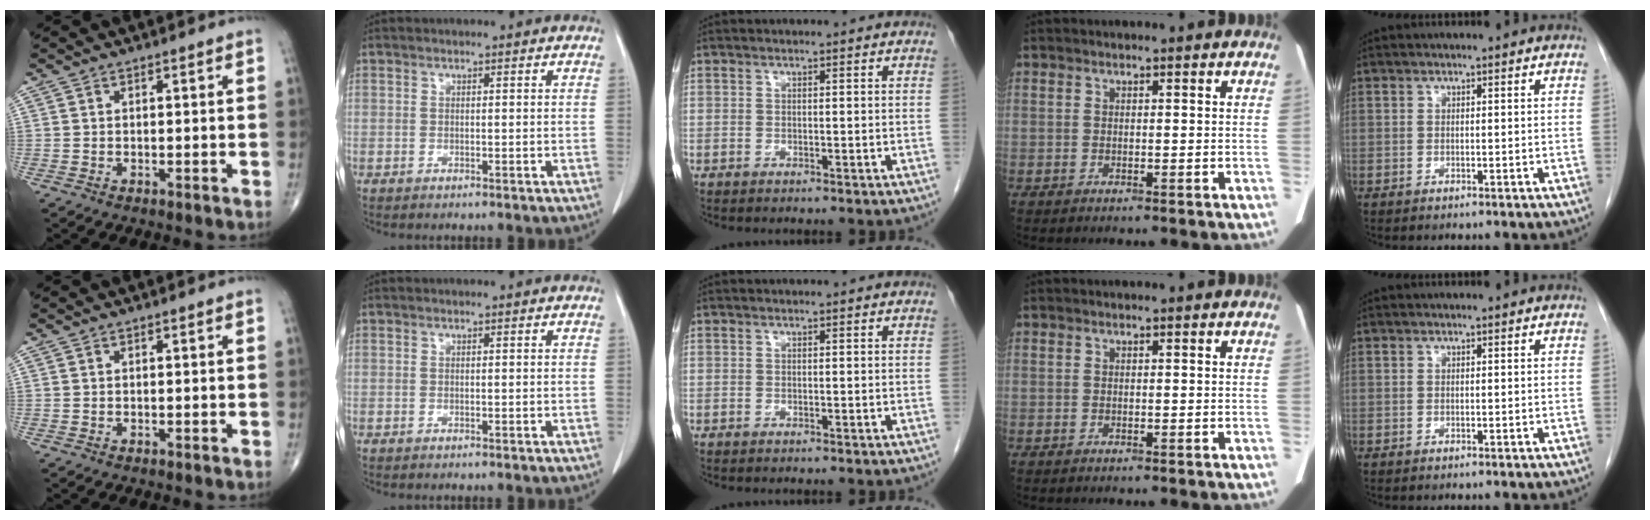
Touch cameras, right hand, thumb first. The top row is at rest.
{}